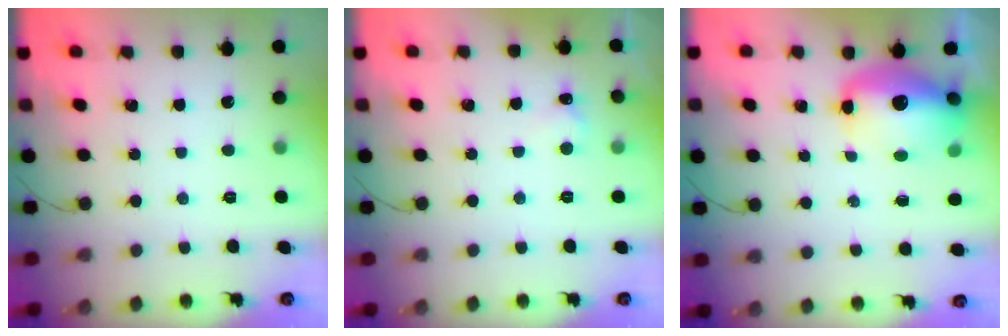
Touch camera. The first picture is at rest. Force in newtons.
{"total": 4.7, "press": 4.5, "slide": 1.3}
{"total": 13.8, "press": 12.5, "slide": 5.9}